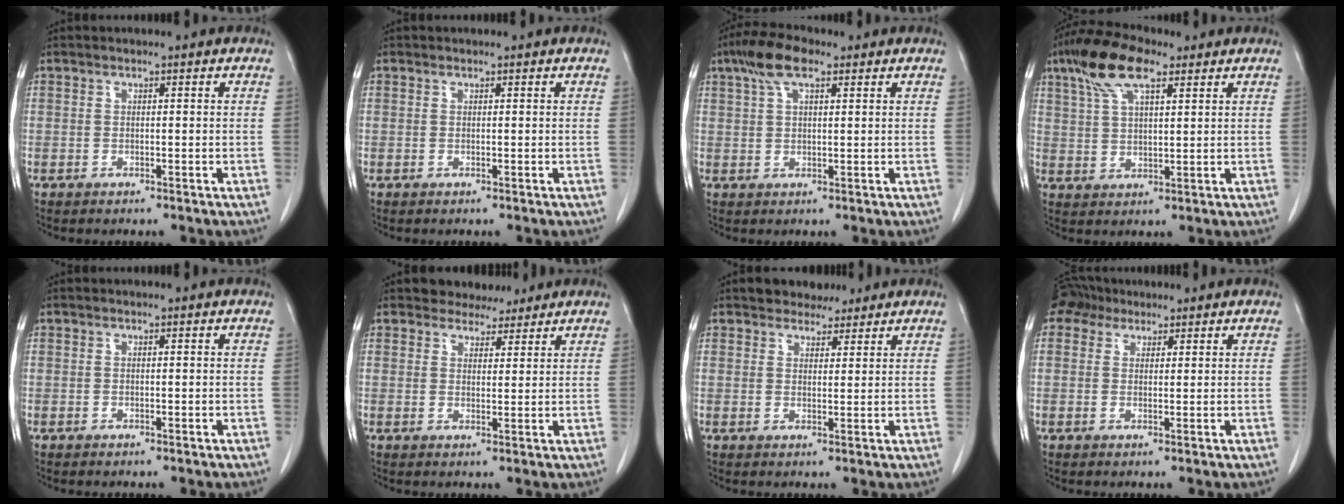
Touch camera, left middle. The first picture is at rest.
{"total": 0.0}
{"total": 6.3, "force": [3.7, 2.0, 4.7], "torque": [-0.100, 0.022, 0.068]}
{"total": 9.7, "force": [5.8, 3.0, 7.1], "torque": [-0.146, 0.023, 0.110]}
{"total": 0.0}
{"total": 4.1, "force": [3.7, 1.7, 0.5], "torque": [-0.003, 0.002, 0.055]}
{"total": 3.9, "force": [3.4, 1.8, 0.8], "torque": [-0.009, 0.006, 0.053]}
{"total": 3.5, "force": [2.7, 2.1, 0.3], "torque": [-0.012, 0.020, 0.048]}